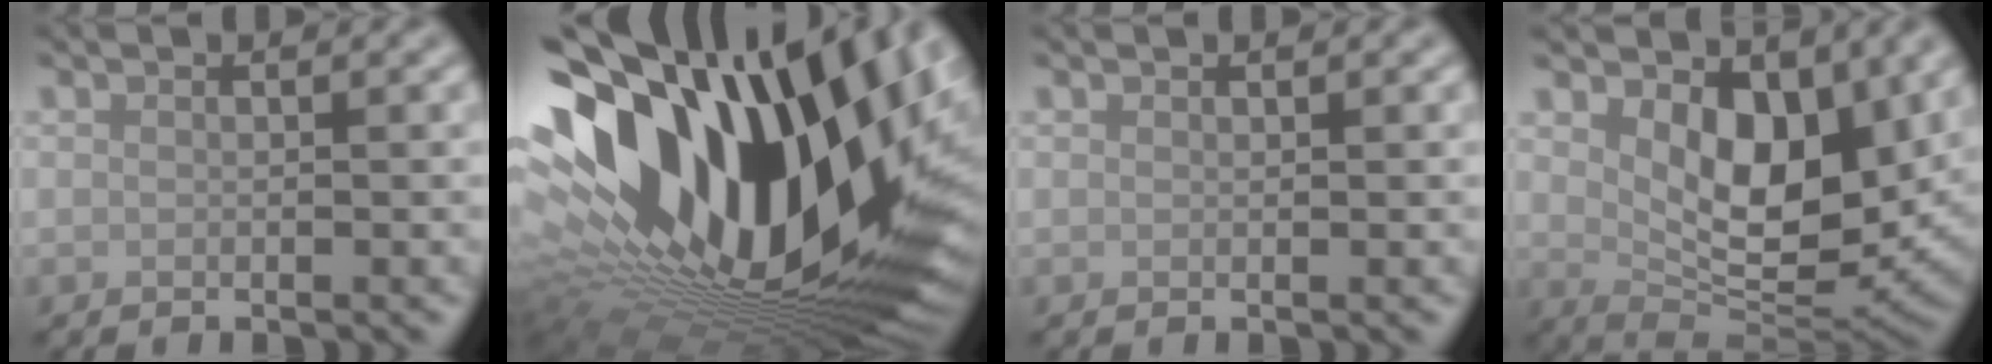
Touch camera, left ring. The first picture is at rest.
{"total": 21.2, "force": [5.9, 11.1, 17.0], "torque": [-0.305, 0.009, 0.105]}
{"total": 0.0}
{"total": 7.8, "force": [2.6, 4.2, 6.0], "torque": [-0.103, -0.021, 0.041]}